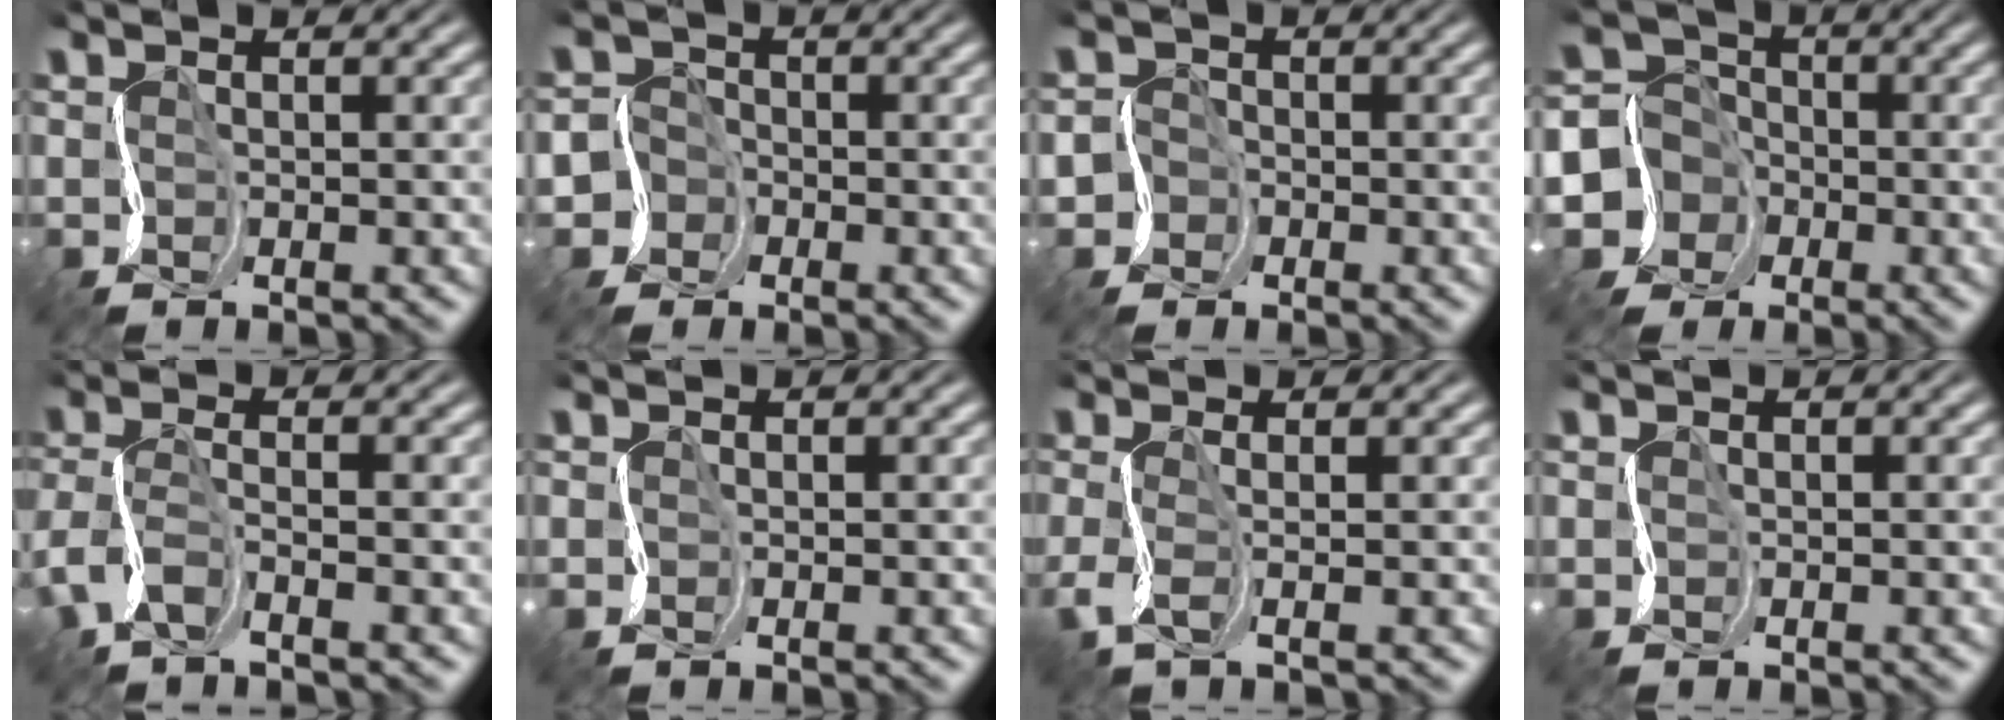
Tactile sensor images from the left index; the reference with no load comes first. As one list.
[{"total": 2.5, "force": [-1.0, 2.3, -0.3], "torque": [0.024, 0.008, -0.033]}, {"total": 1.6, "force": [-0.7, 1.4, -0.3], "torque": [0.014, 0.004, -0.021]}, {"total": 6.2, "force": [-1.8, 5.9, 0.7], "torque": [-0.010, 0.016, -0.061]}, {"total": 3.1, "force": [-1.4, 1.2, 2.5], "torque": [-0.066, -0.002, -0.038]}, {"total": 0.0}, {"total": 2.4, "force": [-0.1, 0.5, 2.3], "torque": [-0.058, -0.003, -0.007]}, {"total": 0.0}]